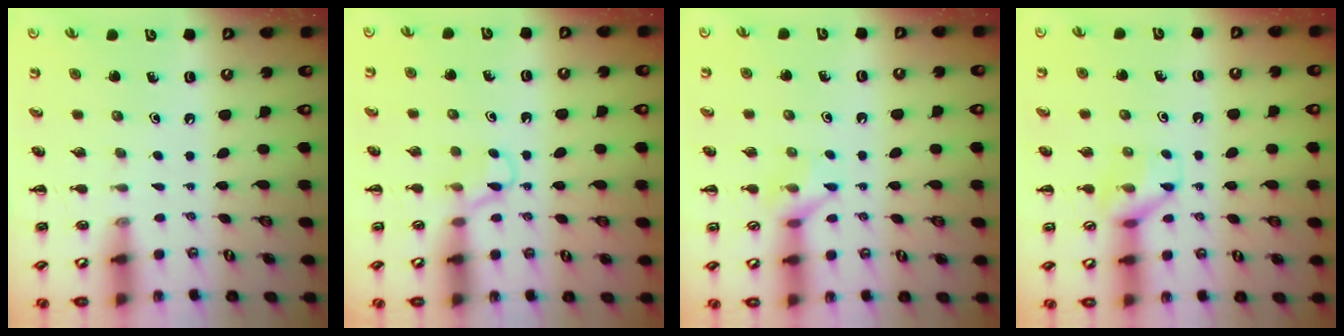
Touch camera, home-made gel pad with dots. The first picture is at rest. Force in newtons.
{"total": 4.0, "press": 3.8, "slide": 1.3}
{"total": 7.4, "press": 7.4, "slide": 0.5}
{"total": 8.9, "press": 8.9, "slide": 0.5}